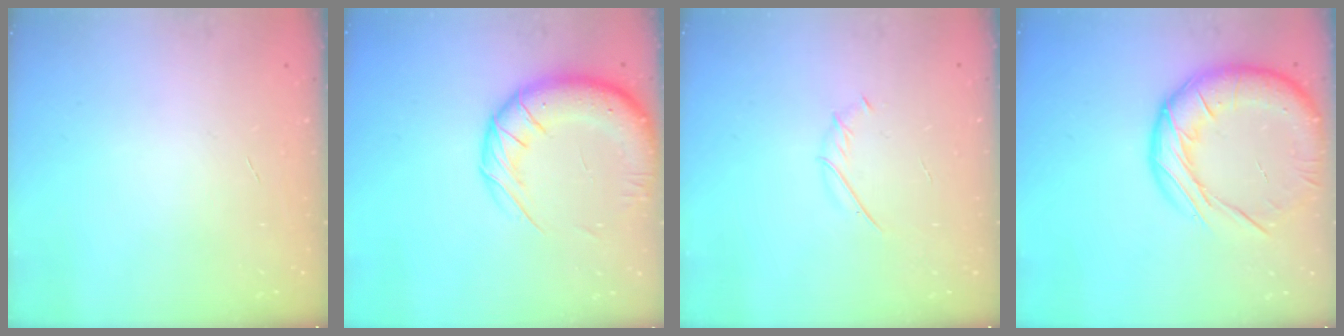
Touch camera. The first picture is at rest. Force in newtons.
{"total": 14.8, "press": 14.3, "slide": 3.9}
{"total": 1.9, "press": 1.8, "slide": 0.6}
{"total": 22.5, "press": 22.3, "slide": 3.0}